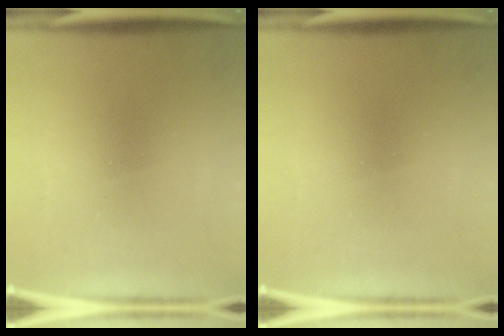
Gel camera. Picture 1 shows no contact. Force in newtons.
{"total": 0.0}